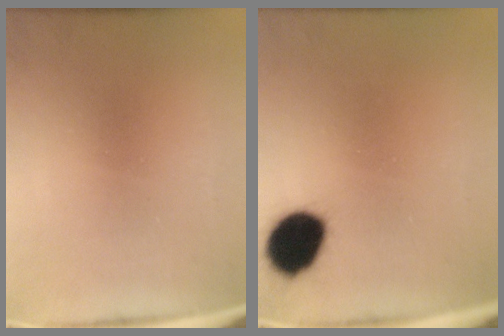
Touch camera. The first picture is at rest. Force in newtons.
{"total": 11.1}